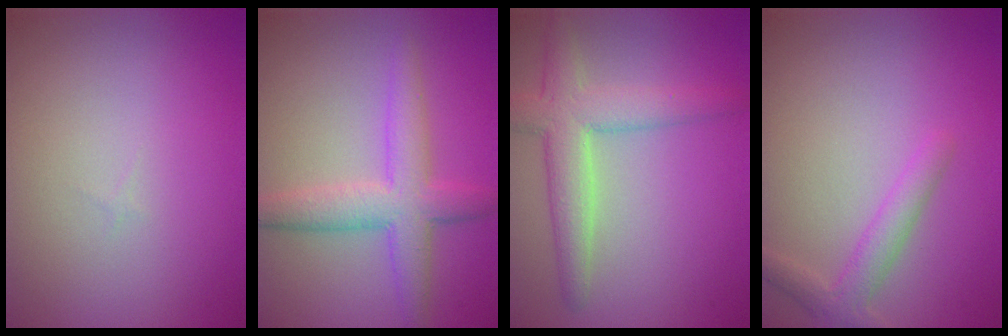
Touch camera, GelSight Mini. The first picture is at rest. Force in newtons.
{"total": 4.5, "press": 4.5, "slide": 0.1}
{"total": 4.5, "press": 4.5, "slide": 0.4}
{"total": 2.5, "press": 2.5, "slide": 0.2}